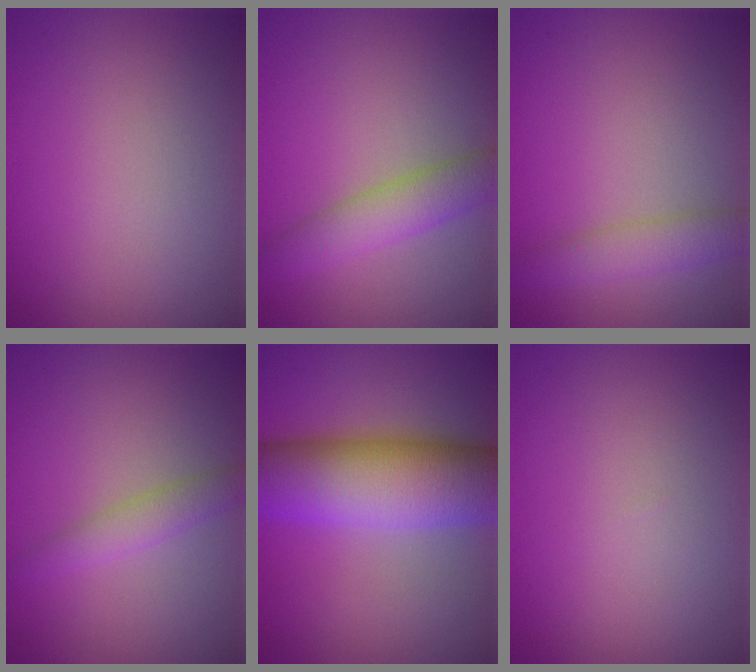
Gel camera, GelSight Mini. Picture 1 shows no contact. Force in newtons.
{"total": 3.7, "press": 3.7, "slide": 0.1}
{"total": 2.9, "press": 2.9, "slide": 0.1}
{"total": 2.0, "press": 2.0, "slide": 0.0}
{"total": 11.6, "press": 11.6, "slide": 0.5}
{"total": 0.0}